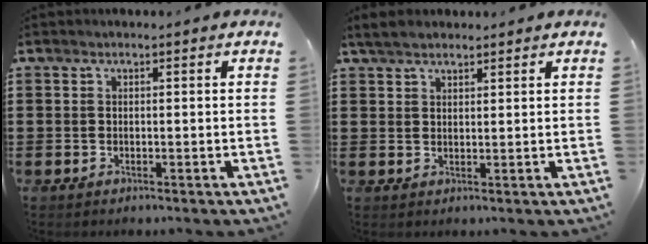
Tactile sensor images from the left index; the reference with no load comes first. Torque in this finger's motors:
{"motor_torque": [1.59, -0.55, 0.08, 0.03]}